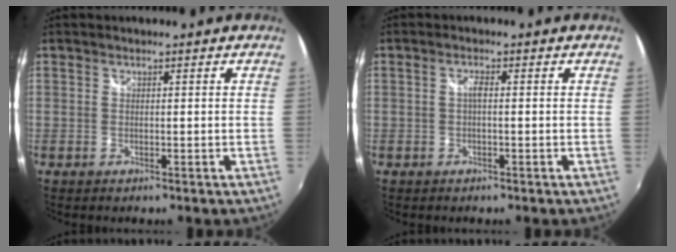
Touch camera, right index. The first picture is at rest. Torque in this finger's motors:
{"motor_torque": [0.38, -0.14, 0.13, 0.04]}